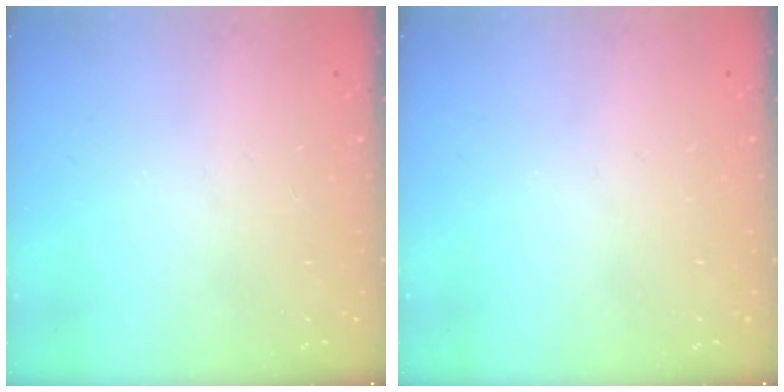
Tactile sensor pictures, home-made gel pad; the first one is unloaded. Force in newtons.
{"total": 0.0}